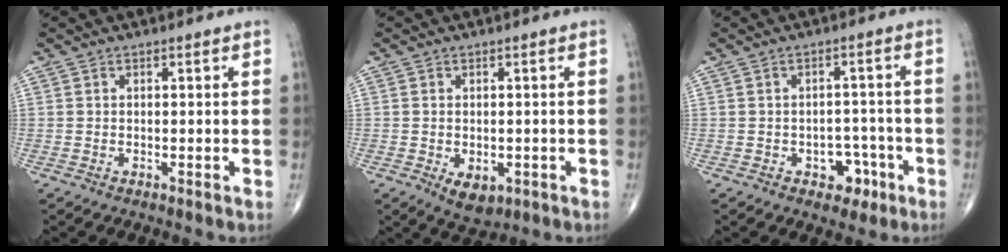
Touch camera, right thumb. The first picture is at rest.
{"total": 5.0, "force": [-1.6, 3.1, 3.6], "torque": [-0.049, -0.001, -0.011]}
{"total": 5.3, "force": [-2.5, 3.8, 2.7], "torque": [-0.005, 0.027, -0.029]}